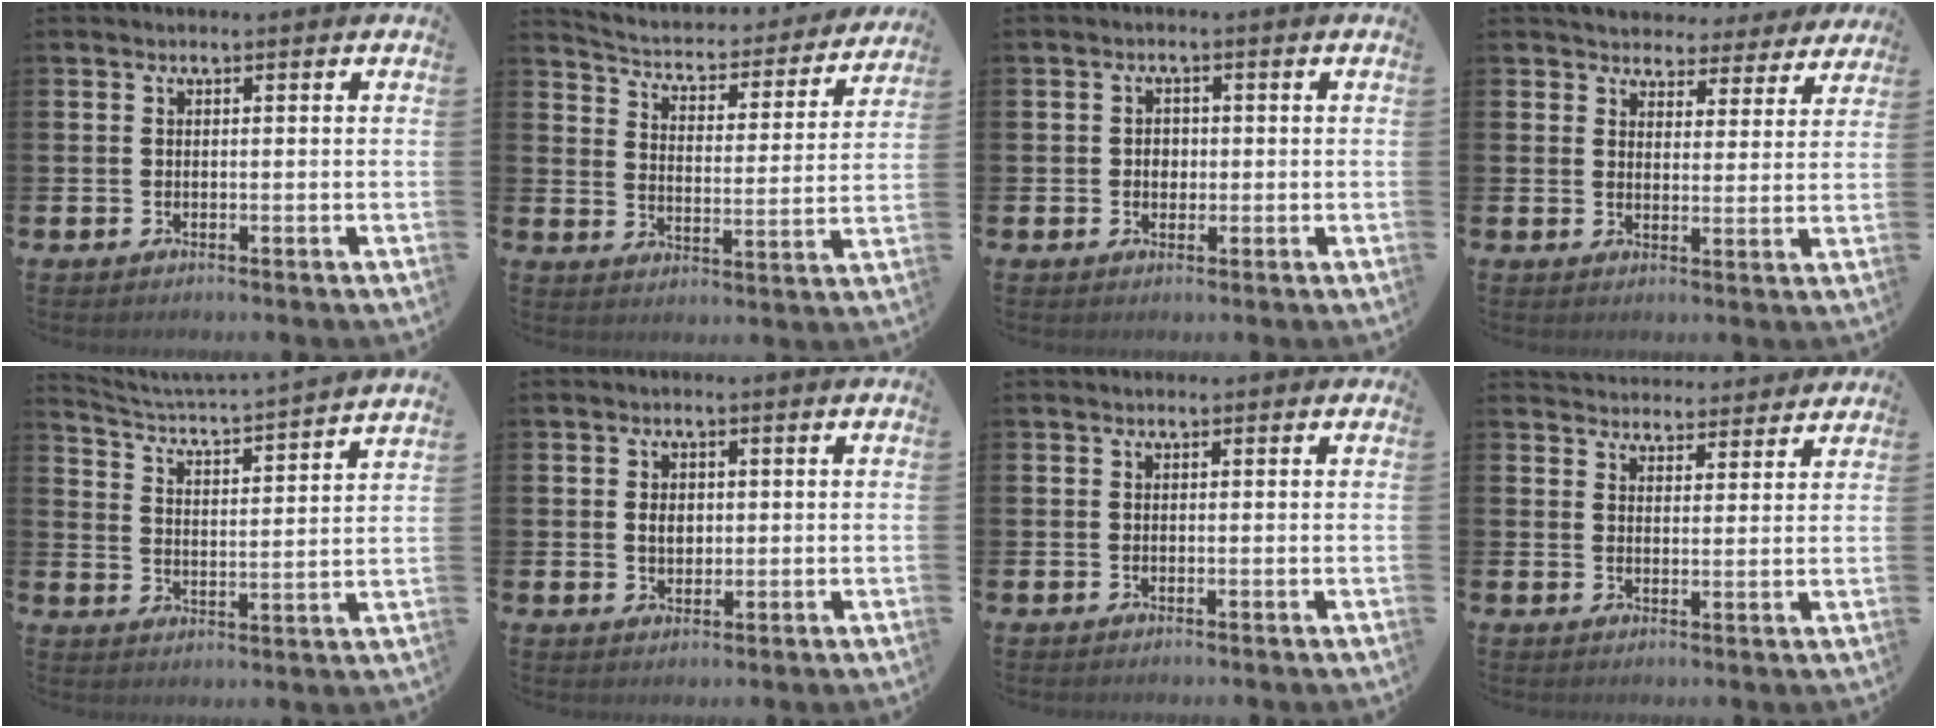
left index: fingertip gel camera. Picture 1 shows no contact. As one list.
[{"total": 4.2, "force": [3.8, 1.5, 1.1], "torque": [-0.047, -0.033, 0.055]}, {"total": 1.9, "force": [0.0, 1.6, 1.0], "torque": [-0.005, 0.003, -0.006]}, {"total": 4.1, "force": [3.8, 1.5, 0.1], "torque": [-0.010, -0.029, 0.062]}, {"total": 4.2, "force": [4.1, -0.2, 0.9], "torque": [-0.039, -0.047, 0.063]}, {"total": 2.5, "force": [0.4, 1.8, 1.6], "torque": [-0.019, 0.002, 0.002]}, {"total": 0.0}, {"total": 4.0, "force": [3.9, 0.7, -0.3], "torque": [-0.001, -0.025, 0.070]}]